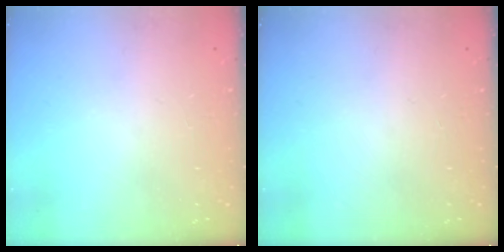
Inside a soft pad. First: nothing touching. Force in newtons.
{"total": 0.0}